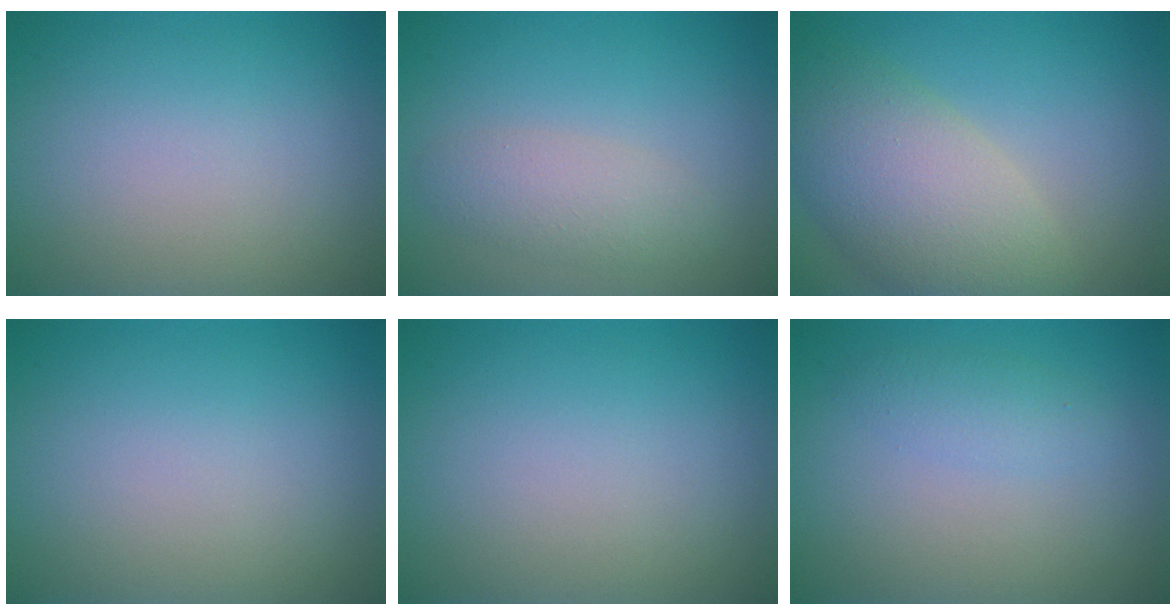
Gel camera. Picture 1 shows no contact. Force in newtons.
{"total": 2.4, "press": 2.4, "slide": 0.1}
{"total": 7.9, "press": 7.8, "slide": 0.8}
{"total": 0.0}
{"total": 0.0}
{"total": 1.6, "press": 1.6, "slide": 0.0}